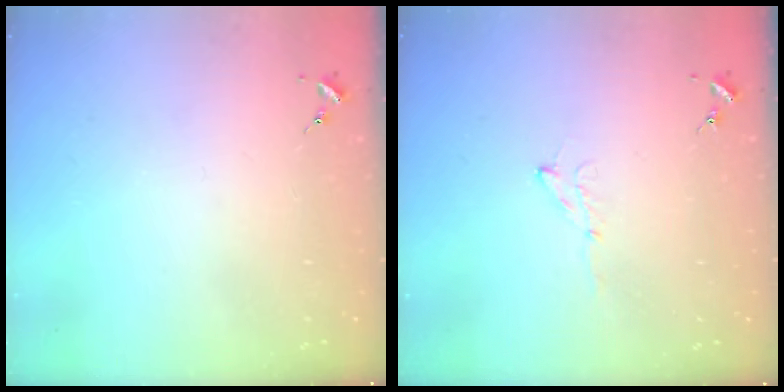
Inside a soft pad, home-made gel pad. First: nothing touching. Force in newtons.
{"total": 4.4, "press": 4.4, "slide": 0.5}